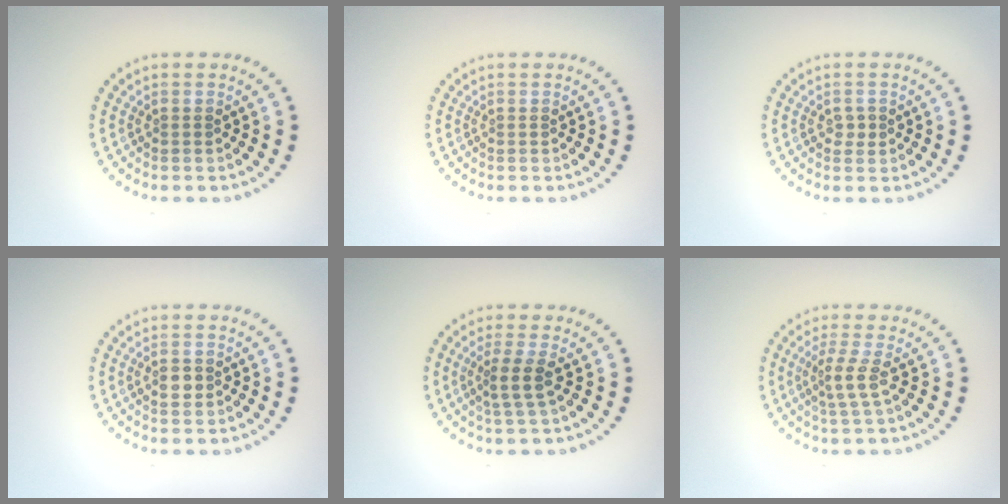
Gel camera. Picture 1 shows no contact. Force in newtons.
{"total": 0.0}
{"total": 1.0, "press": 1.0, "slide": 0.2}
{"total": 1.5, "press": 1.4, "slide": 0.2}
{"total": 2.2, "press": 1.8, "slide": 1.3}
{"total": 2.2, "press": 1.6, "slide": 1.6}